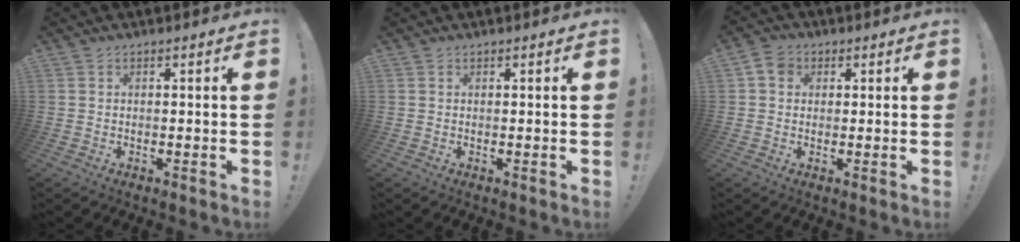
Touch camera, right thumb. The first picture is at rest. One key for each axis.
{"total": 0.0}
{"total": 4.7, "fx": 1.4, "fy": 3.9, "fz": 2.2, "tx": -0.031, "ty": 0.005, "tz": 0.027}